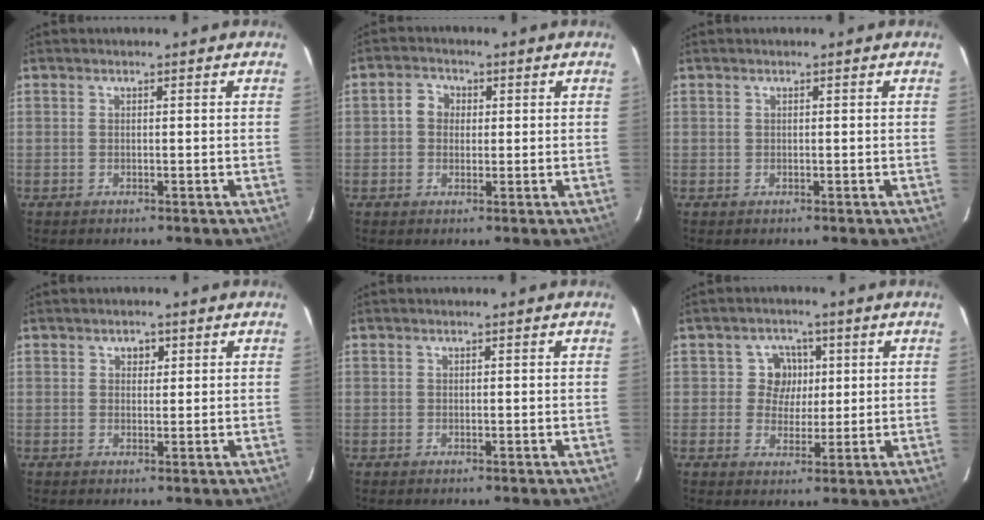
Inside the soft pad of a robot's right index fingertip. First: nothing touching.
{"total": 3.5, "force": [0.3, 3.2, 1.5], "torque": [-0.026, 0.015, 0.001]}
{"total": 0.0}
{"total": 1.8, "force": [0.8, 1.5, 0.6], "torque": [-0.006, 0.008, 0.013]}
{"total": 0.0}
{"total": 5.2, "force": [0.8, 5.0, 0.9], "torque": [-0.006, 0.009, 0.011]}